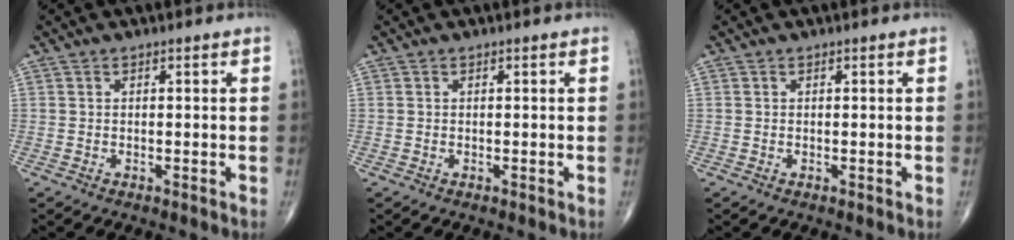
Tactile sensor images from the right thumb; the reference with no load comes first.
{"total": 0.0}
{"total": 0.0}